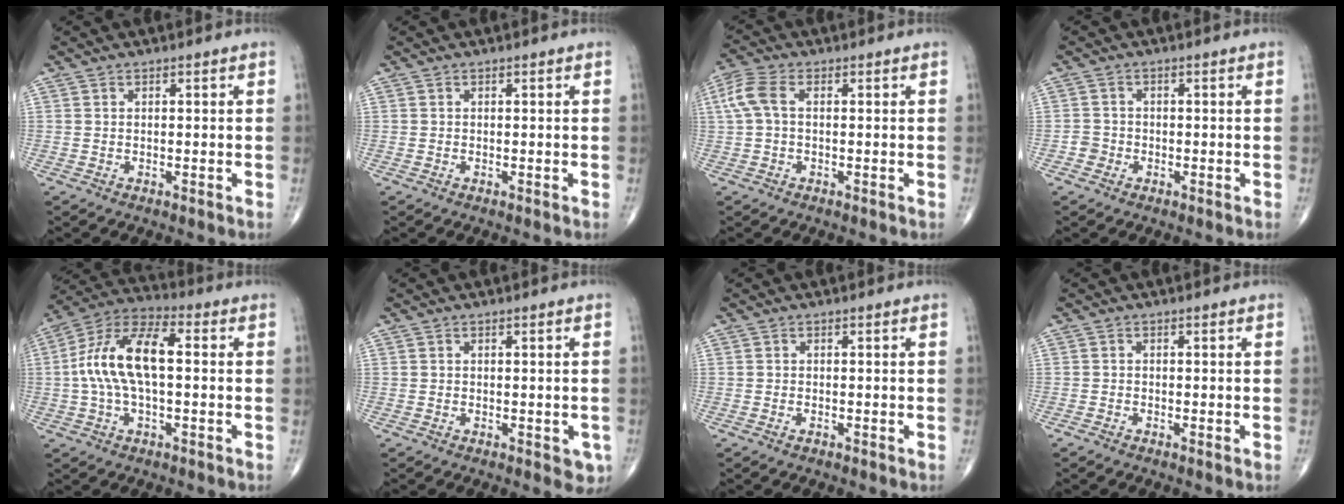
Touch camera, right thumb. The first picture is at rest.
{"total": 0.0}
{"total": 5.6, "force": [0.6, 3.1, 4.6], "torque": [-0.121, 0.019, 0.009]}
{"total": 1.9, "force": [-0.9, 1.7, 0.2], "torque": [0.006, 0.007, -0.024]}
{"total": 14.4, "force": [0.6, 6.6, 12.8], "torque": [-0.252, 0.040, 0.002]}
{"total": 3.0, "force": [-1.0, 1.6, 2.3], "torque": [-0.003, 0.000, -0.013]}
{"total": 0.6, "force": [-0.4, 0.2, 0.3], "torque": [-0.005, 0.000, -0.008]}
{"total": 0.9, "force": [-0.6, 0.3, 0.6], "torque": [-0.007, -0.002, -0.016]}